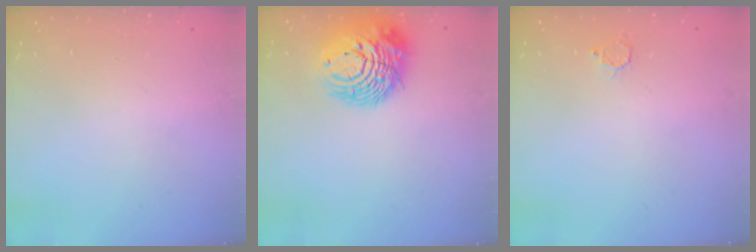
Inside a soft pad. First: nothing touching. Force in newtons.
{"total": 14.9, "press": 14.8, "slide": 1.7}
{"total": 2.1, "press": 2.1, "slide": 0.2}